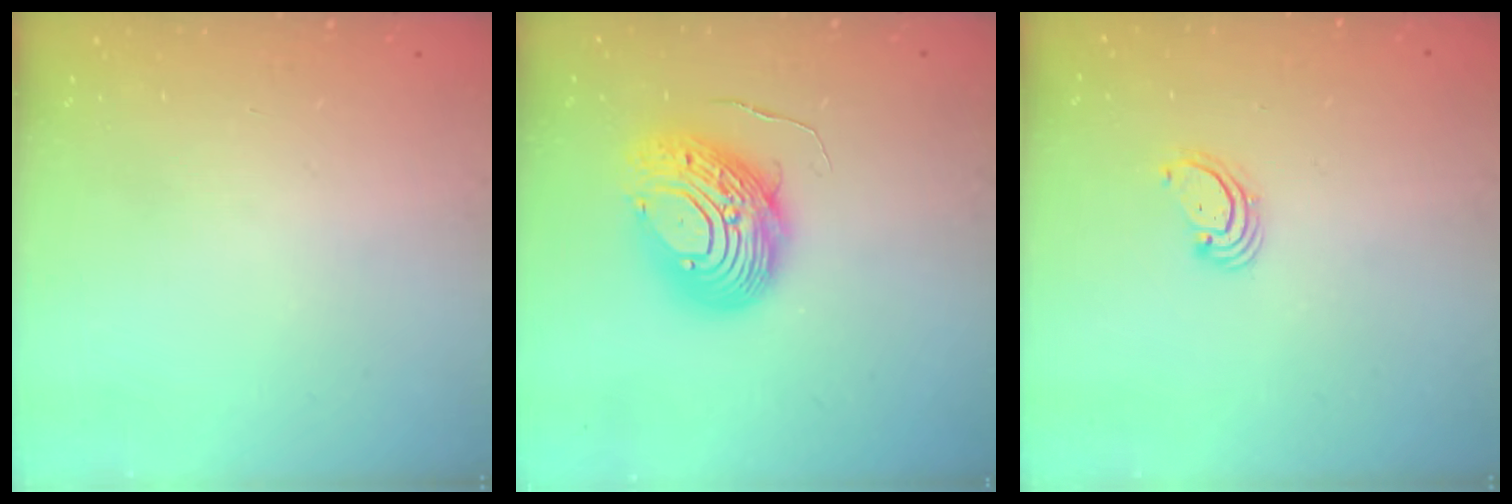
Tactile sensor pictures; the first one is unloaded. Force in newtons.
{"total": 12.5, "press": 12.4, "slide": 1.3}
{"total": 2.5, "press": 2.5, "slide": 0.3}